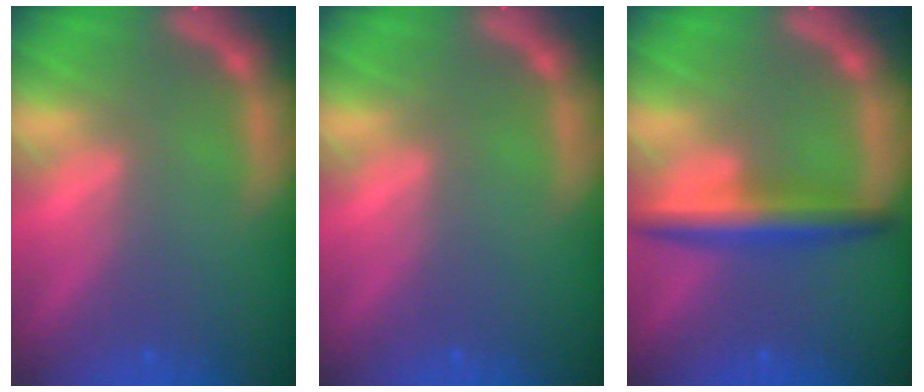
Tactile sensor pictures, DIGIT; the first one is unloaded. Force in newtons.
{"total": 0.0}
{"total": 4.5}